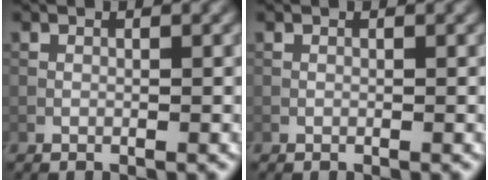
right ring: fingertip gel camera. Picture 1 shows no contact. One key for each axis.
{"total": 0.0}